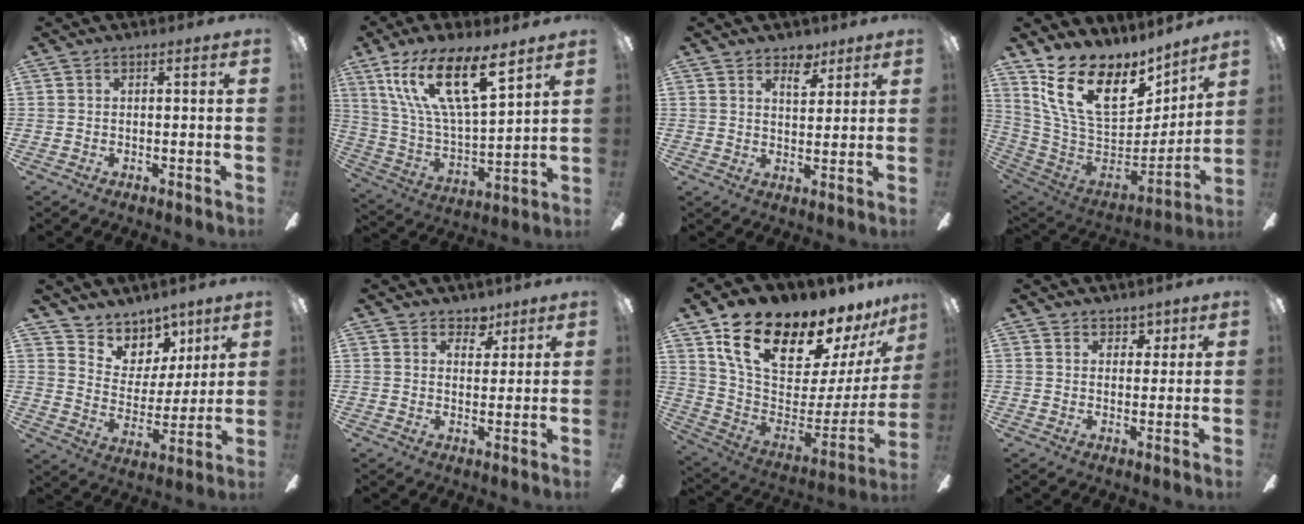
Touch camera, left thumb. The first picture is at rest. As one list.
[{"total": 19.7, "force": [11.9, 6.6, 14.2], "torque": [-0.288, -0.065, 0.199]}, {"total": 5.9, "force": [4.2, 3.4, 2.4], "torque": [-0.012, -0.020, 0.070]}, {"total": 19.9, "force": [11.4, 11.0, 12.0], "torque": [-0.238, -0.078, 0.210]}, {"total": 9.1, "force": [6.9, 5.9, 0.4], "torque": [-0.030, -0.067, 0.138]}, {"total": 5.2, "force": [3.8, 3.4, 1.3], "torque": [-0.007, -0.019, 0.065]}, {"total": 21.7, "force": [16.5, 9.2, 10.7], "torque": [-0.193, -0.104, 0.297]}, {"total": 3.8, "force": [2.6, 2.7, 0.2], "torque": [0.010, -0.010, 0.045]}]